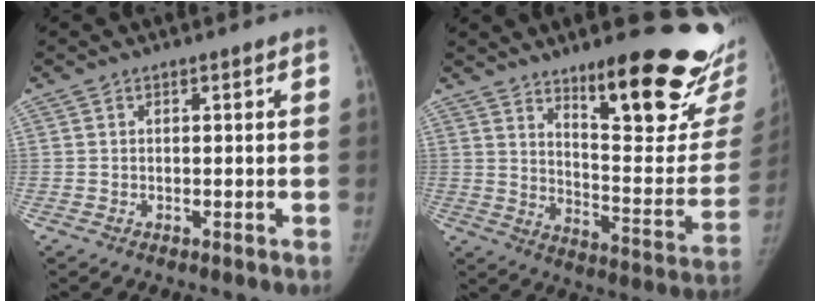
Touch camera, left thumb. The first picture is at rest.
{"total": 24.7, "force": [16.2, 6.5, 17.5], "torque": [-0.193, -0.111, 0.236]}